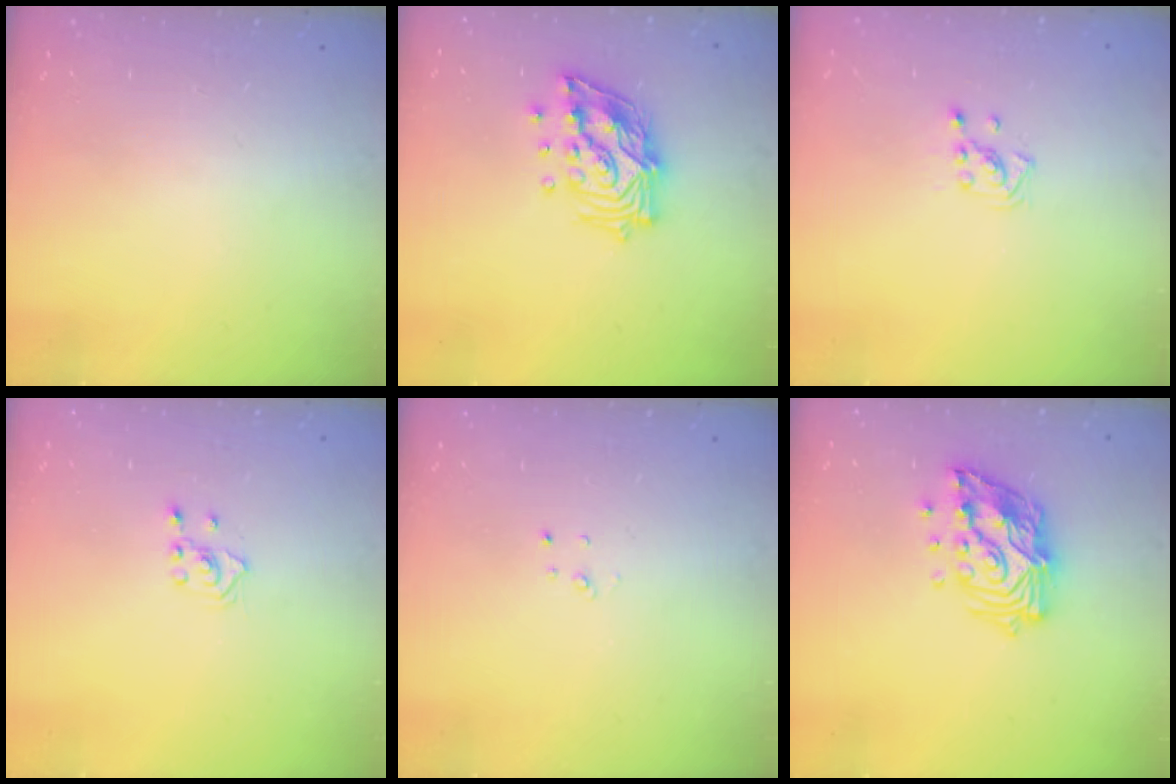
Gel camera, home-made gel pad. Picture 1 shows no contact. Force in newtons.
{"total": 15.8, "press": 15.8, "slide": 1.1}
{"total": 2.1, "press": 2.0, "slide": 0.8}
{"total": 2.7, "press": 2.6, "slide": 0.8}
{"total": 2.2, "press": 2.2, "slide": 0.2}
{"total": 16.1, "press": 16.0, "slide": 1.9}